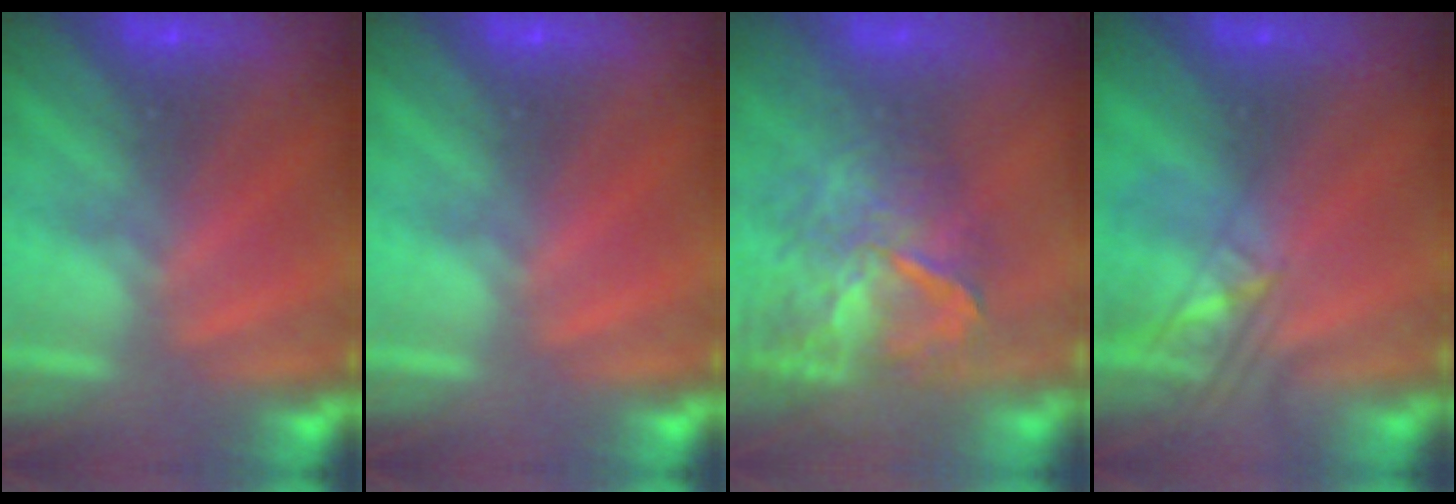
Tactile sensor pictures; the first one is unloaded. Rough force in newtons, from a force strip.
{"total": 0.0}
{"total": 9.0}
{"total": 2.3}